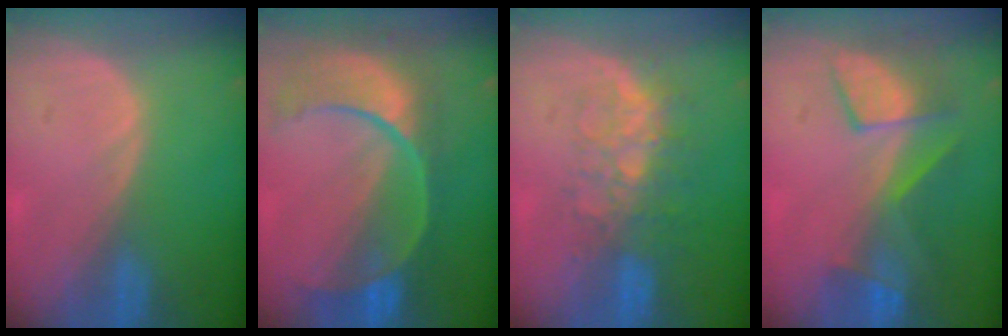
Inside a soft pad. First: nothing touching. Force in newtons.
{"total": 11.2, "press": 9.4, "slide": 6.2}
{"total": 8.2, "press": 7.0, "slide": 4.1}
{"total": 8.0, "press": 7.4, "slide": 2.9}